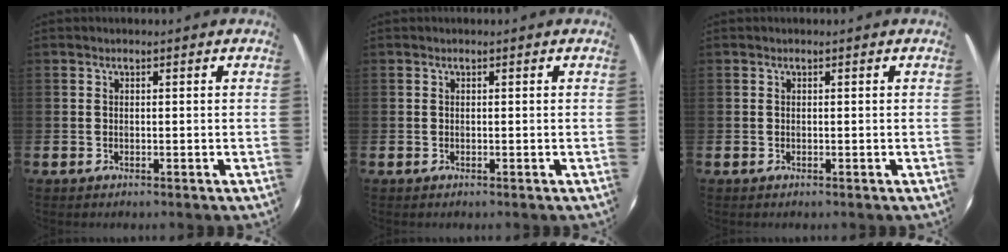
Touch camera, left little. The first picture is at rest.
{"total": 0.0}
{"total": 0.0}